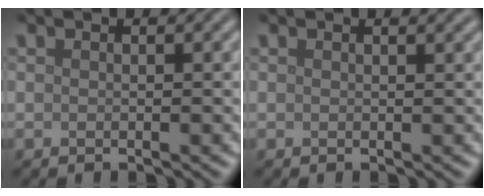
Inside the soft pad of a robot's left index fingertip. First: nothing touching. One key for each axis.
{"total": 1.4, "fx": 1.1, "fy": 0.4, "fz": 0.8, "tx": -0.004, "ty": 0.004, "tz": 0.011}